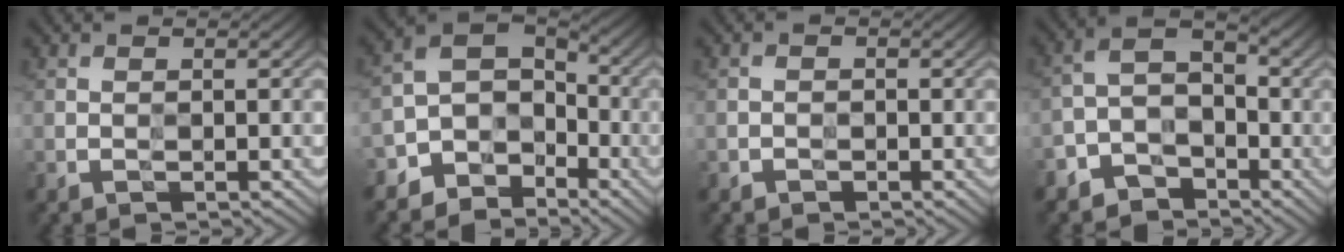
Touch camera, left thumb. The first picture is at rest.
{"total": 7.4, "force": [-4.6, 5.4, 2.2], "torque": [-0.030, -0.011, -0.102]}
{"total": 0.9, "force": [-0.6, 0.6, 0.0], "torque": [0.005, -0.005, -0.014]}
{"total": 6.4, "force": [-4.6, 3.9, 2.4], "torque": [-0.030, -0.004, -0.096]}